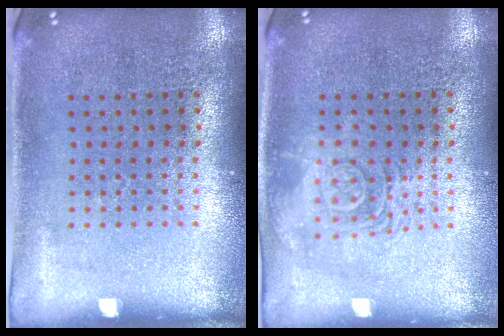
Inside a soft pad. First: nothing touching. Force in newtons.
{"total": 2.8, "press": 2.8, "slide": 0.4}